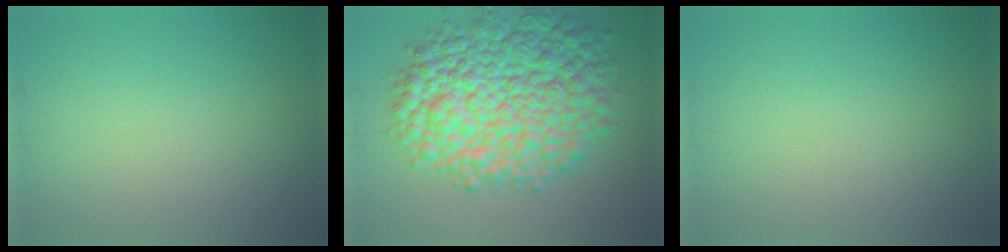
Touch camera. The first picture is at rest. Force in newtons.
{"total": 12.2, "press": 12.2, "slide": 0.2}
{"total": 0.0}